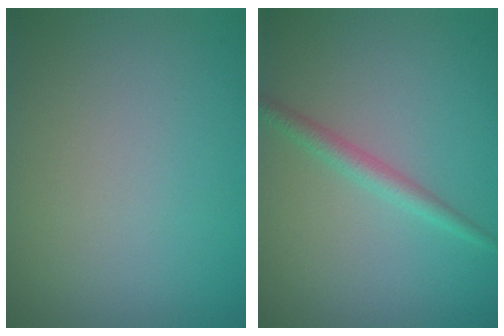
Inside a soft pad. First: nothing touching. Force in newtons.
{"total": 1.9, "press": 1.9, "slide": 0.1}